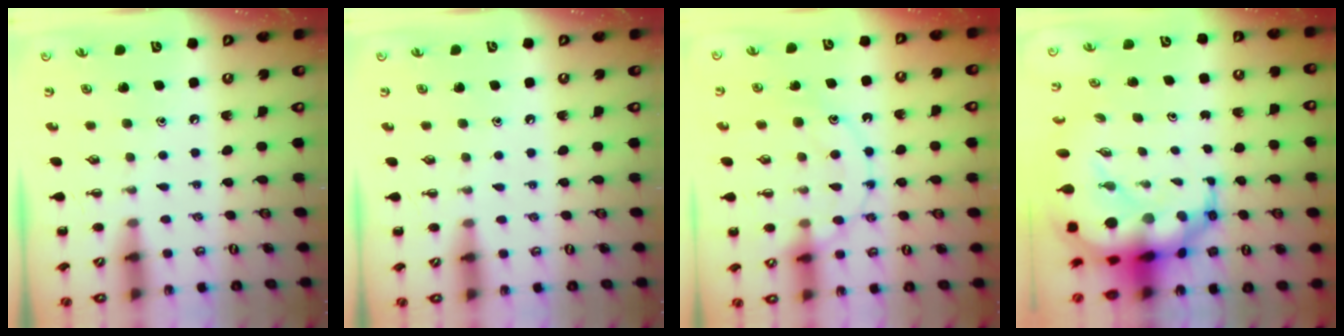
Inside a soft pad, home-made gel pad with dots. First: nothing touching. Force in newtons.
{"total": 3.6, "press": 3.3, "slide": 1.3}
{"total": 13.1, "press": 13.1, "slide": 0.8}
{"total": 14.4, "press": 13.9, "slide": 4.0}